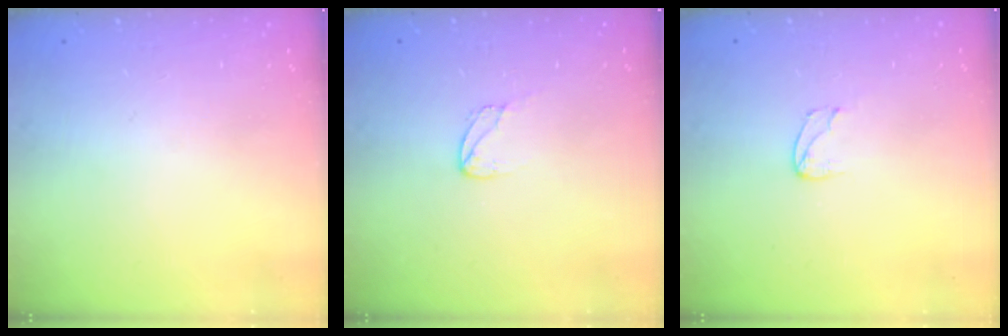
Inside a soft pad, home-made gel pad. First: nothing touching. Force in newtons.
{"total": 2.9, "press": 2.9, "slide": 0.2}
{"total": 4.1, "press": 4.1, "slide": 0.4}